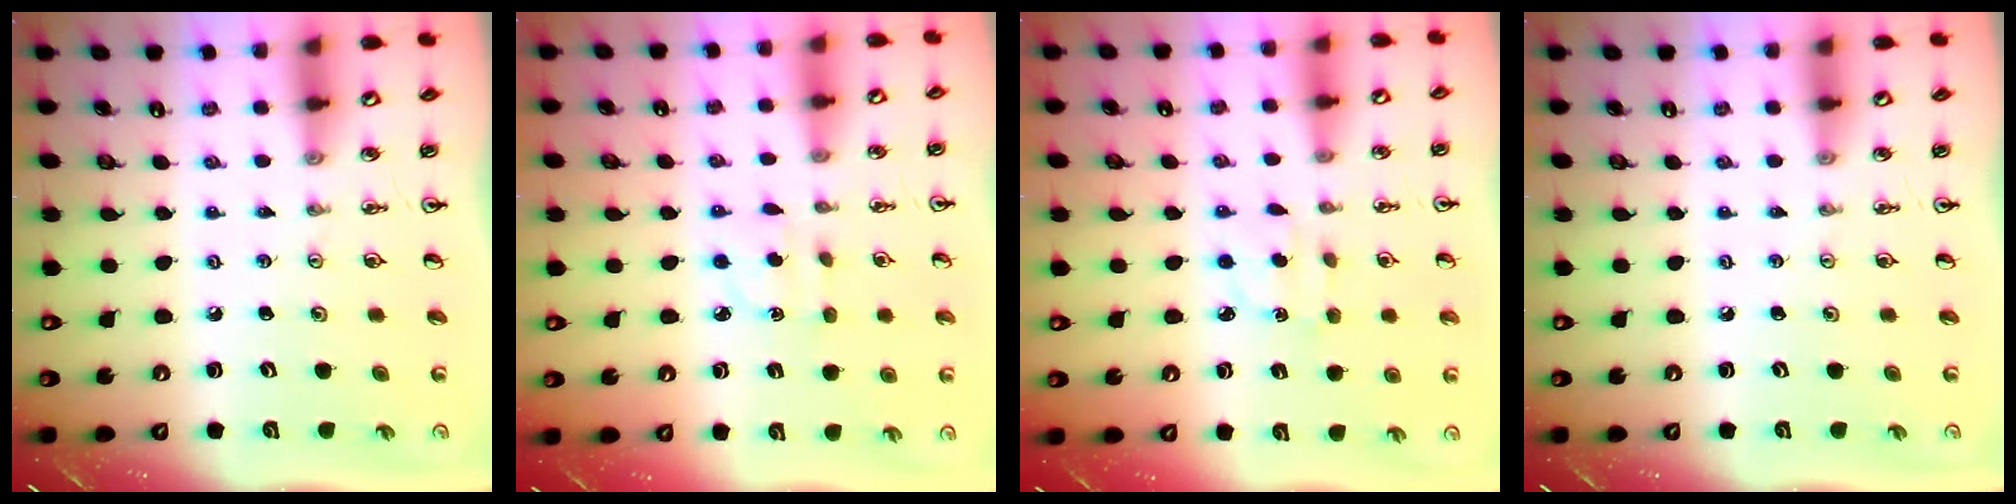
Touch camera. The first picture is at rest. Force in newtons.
{"total": 3.2, "press": 3.1, "slide": 0.7}
{"total": 3.2, "press": 3.2, "slide": 0.4}
{"total": 0.0}